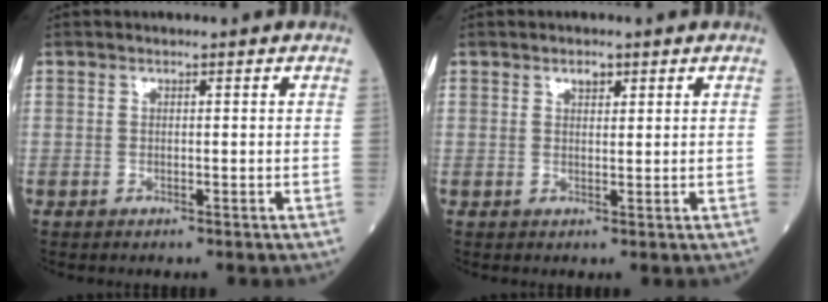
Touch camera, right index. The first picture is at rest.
{"total": 1.7, "force": [1.1, 0.8, 1.0], "torque": [-0.016, -0.001, 0.018]}